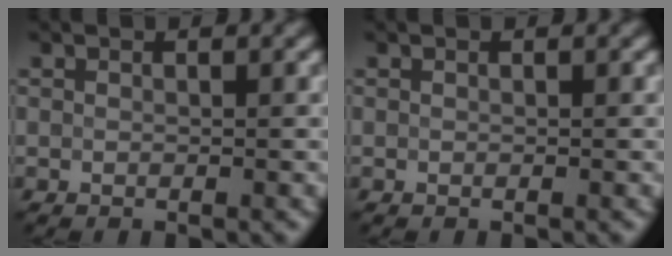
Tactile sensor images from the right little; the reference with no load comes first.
{"total": 0.0}